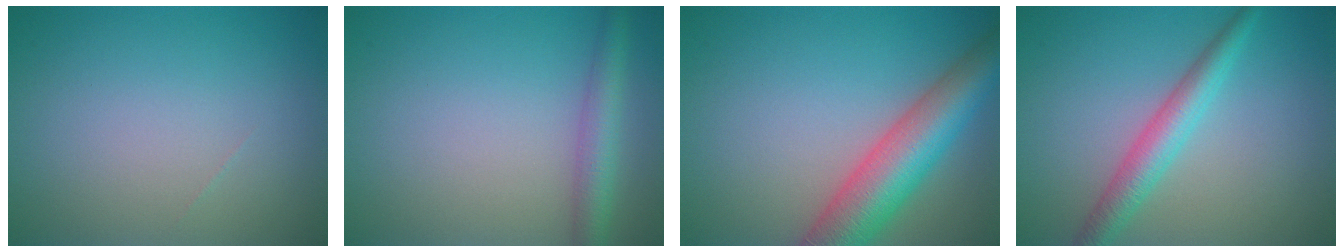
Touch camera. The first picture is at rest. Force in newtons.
{"total": 3.2, "press": 3.2, "slide": 0.1}
{"total": 8.2, "press": 8.2, "slide": 0.4}
{"total": 3.6, "press": 3.6, "slide": 0.0}